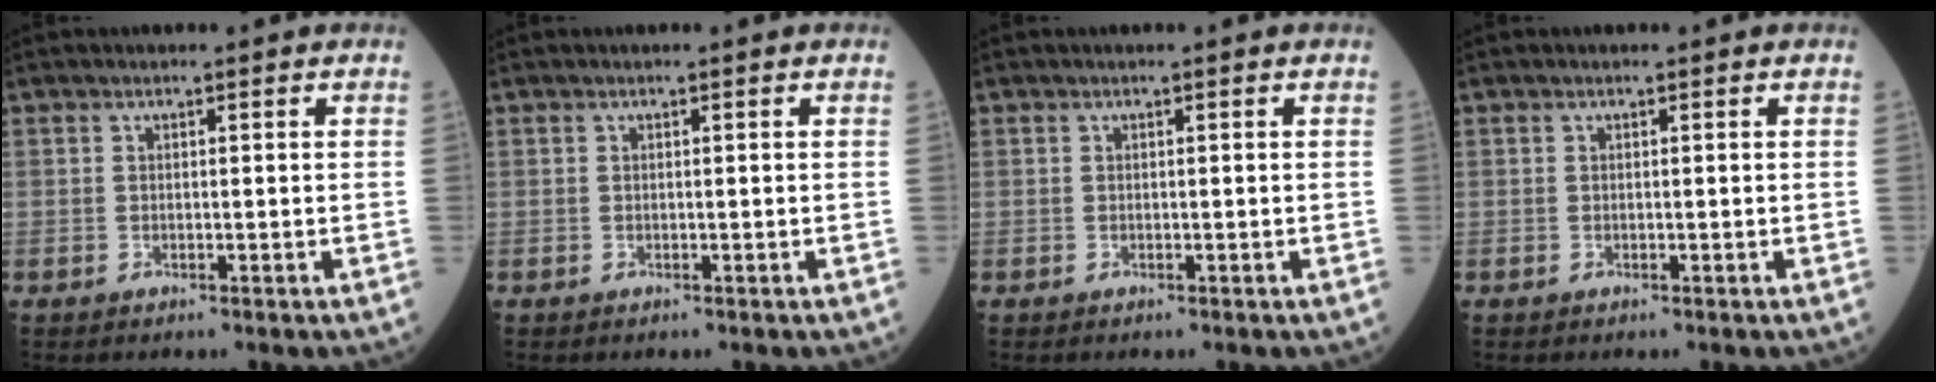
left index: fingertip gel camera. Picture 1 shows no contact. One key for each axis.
{"total": 0.0}
{"total": 0.0}
{"total": 0.0}